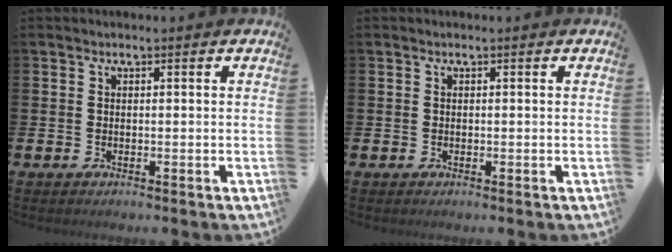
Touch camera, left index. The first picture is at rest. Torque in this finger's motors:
{"motor_torque": [-0.22, -0.20, -0.05, -0.01]}